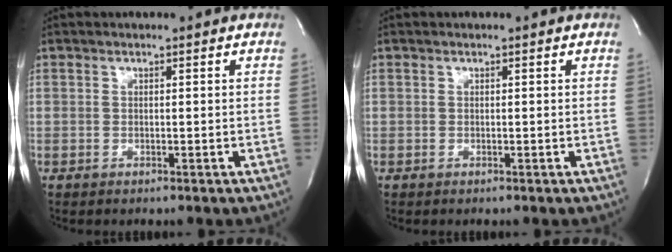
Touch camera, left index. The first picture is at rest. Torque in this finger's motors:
{"motor_torque": [-0.02, 0.02, 0.00, 0.00]}